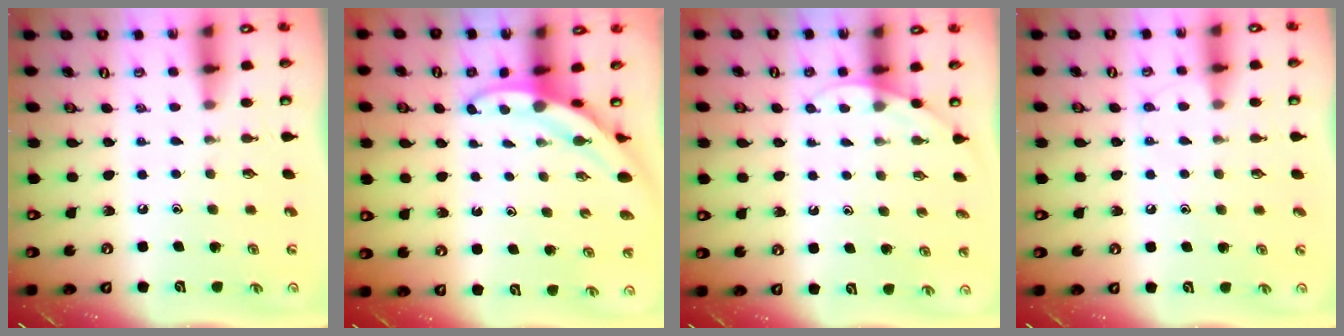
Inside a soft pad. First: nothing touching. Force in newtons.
{"total": 3.5, "press": 3.5, "slide": 0.0}
{"total": 4.6, "press": 4.5, "slide": 0.4}
{"total": 7.2, "press": 7.1, "slide": 0.8}